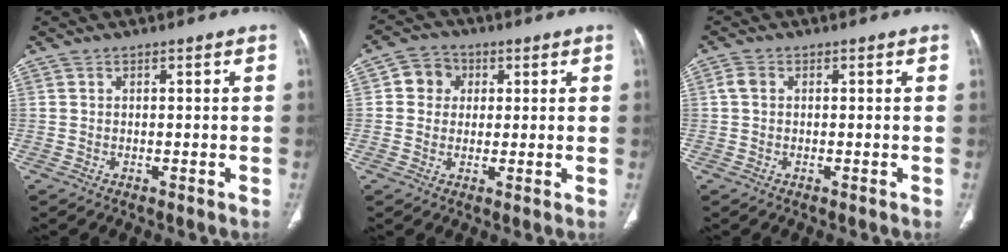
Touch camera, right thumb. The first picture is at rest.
{"total": 5.6, "force": [1.3, 5.1, 2.0], "torque": [-0.006, 0.006, 0.016]}
{"total": 1.8, "force": [0.2, 1.4, 1.1], "torque": [-0.024, 0.006, 0.003]}